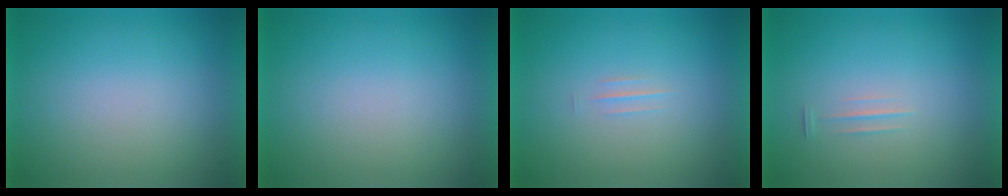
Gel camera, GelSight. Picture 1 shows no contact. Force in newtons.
{"total": 1.2}
{"total": 1.2}
{"total": 1.6}